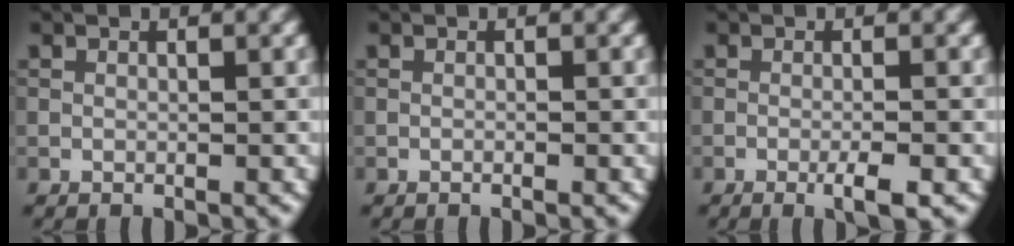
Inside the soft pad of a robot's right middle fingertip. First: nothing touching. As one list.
[{"total": 0.0}, {"total": 2.3, "force": [-1.0, 0.3, 2.0], "torque": [-0.033, -0.001, -0.019]}]